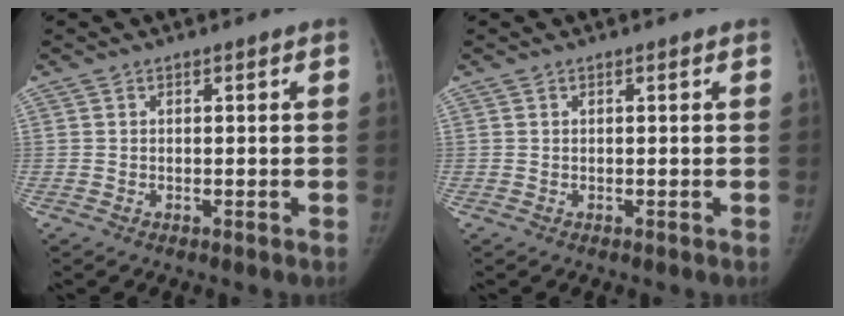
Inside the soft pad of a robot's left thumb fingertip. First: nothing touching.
{"total": 0.0}